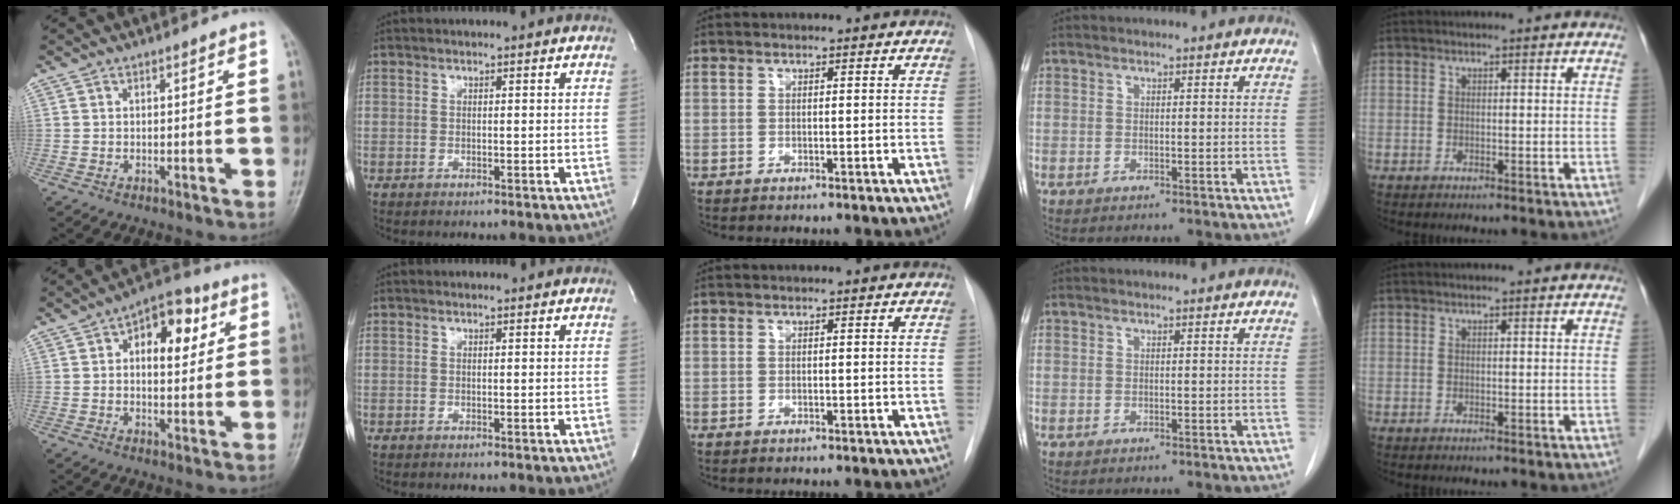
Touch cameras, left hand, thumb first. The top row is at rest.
{"thumb": {"total": 11.1, "force": [3.3, 6.4, 8.4], "torque": [-0.083, 0.009, 0.040]}, "index": {"total": 0.6, "force": [0.6, 0.2, 0.0], "torque": [-0.007, 0.004, 0.008]}}